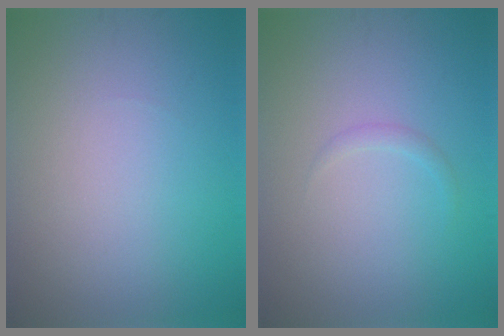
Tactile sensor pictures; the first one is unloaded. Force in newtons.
{"total": 0.7, "press": 0.7, "slide": 0.1}